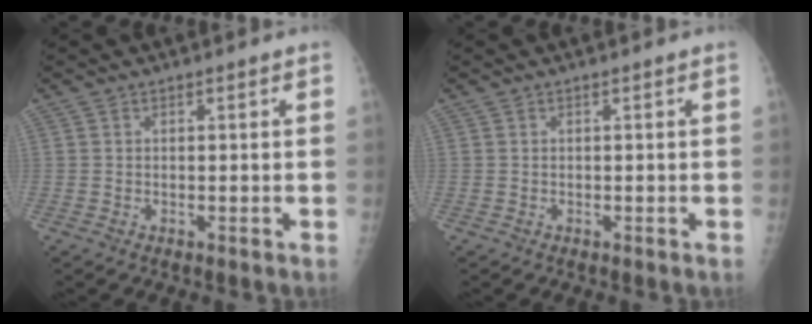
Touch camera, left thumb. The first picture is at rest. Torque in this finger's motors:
{"motor_torque": [0.02, 0.01, 0.00, 0.00, 0.01]}